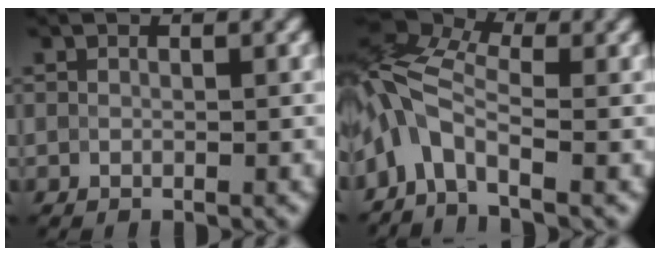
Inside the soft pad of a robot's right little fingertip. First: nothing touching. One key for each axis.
{"total": 6.9, "fx": -1.9, "fy": 3.5, "fz": 5.6, "tx": -0.119, "ty": 0.018, "tz": -0.062}